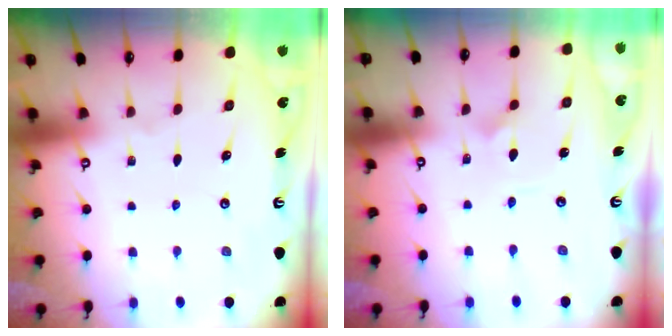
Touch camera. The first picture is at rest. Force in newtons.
{"total": 3.0, "press": 3.0, "slide": 0.0}